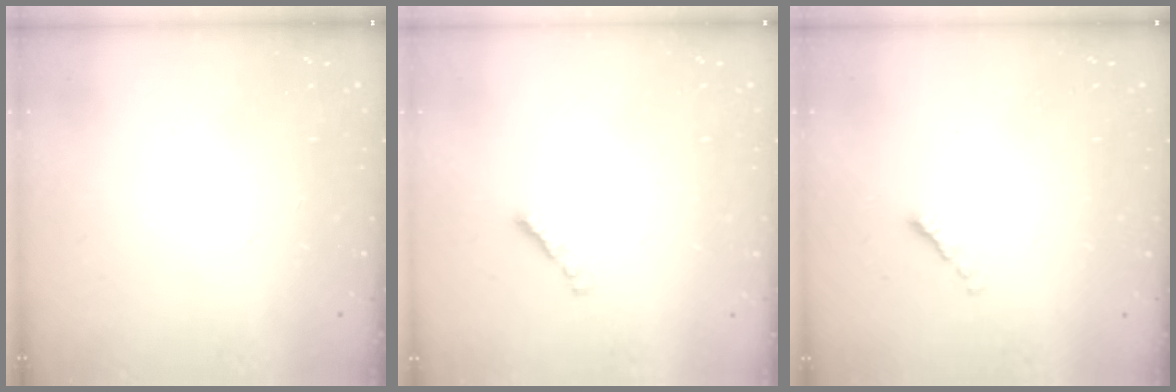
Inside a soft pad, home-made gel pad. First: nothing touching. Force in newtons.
{"total": 1.8, "press": 1.7, "slide": 0.6}
{"total": 0.0}